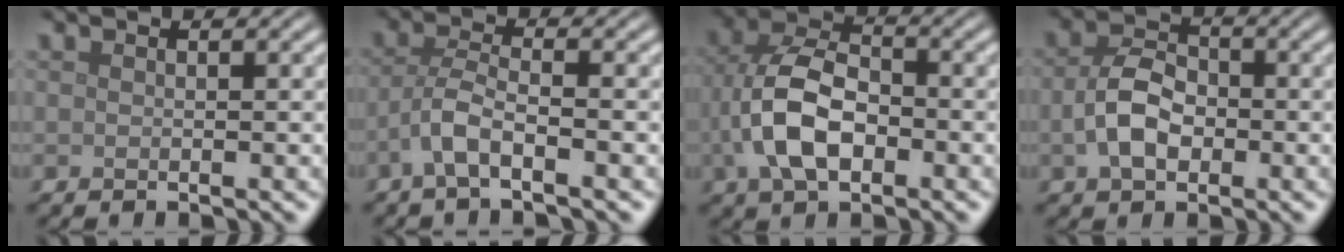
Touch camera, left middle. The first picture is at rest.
{"total": 3.2, "force": [-1.7, 0.8, 2.6], "torque": [-0.056, 0.006, -0.043]}
{"total": 7.5, "force": [-1.5, 4.5, 5.8], "torque": [-0.130, 0.007, -0.035]}
{"total": 4.3, "force": [-0.8, 2.9, 3.2], "torque": [-0.064, 0.003, -0.019]}